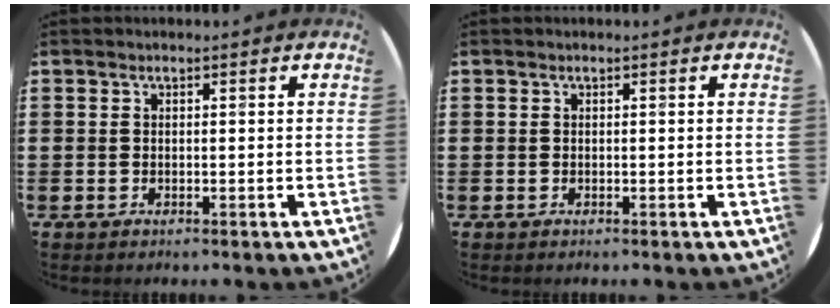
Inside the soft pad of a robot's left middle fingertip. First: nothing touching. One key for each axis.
{"total": 0.0}